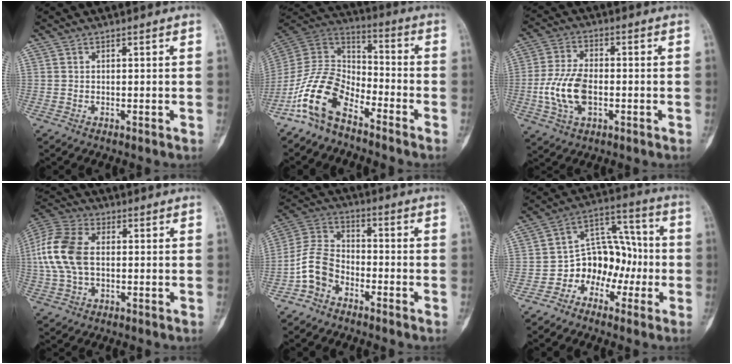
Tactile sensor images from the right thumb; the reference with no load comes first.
{"total": 13.2, "force": [-8.7, 6.5, 7.5], "torque": [-0.143, 0.079, -0.180]}
{"total": 10.5, "force": [-1.9, 5.9, 8.4], "torque": [-0.173, 0.011, -0.036]}
{"total": 12.7, "force": [0.6, 8.0, 9.9], "torque": [-0.217, 0.021, 0.007]}
{"total": 8.5, "force": [-4.4, 5.7, 4.6], "torque": [-0.093, 0.042, -0.098]}
{"total": 11.7, "force": [-4.1, 8.9, 6.3], "torque": [-0.054, 0.074, -0.080]}